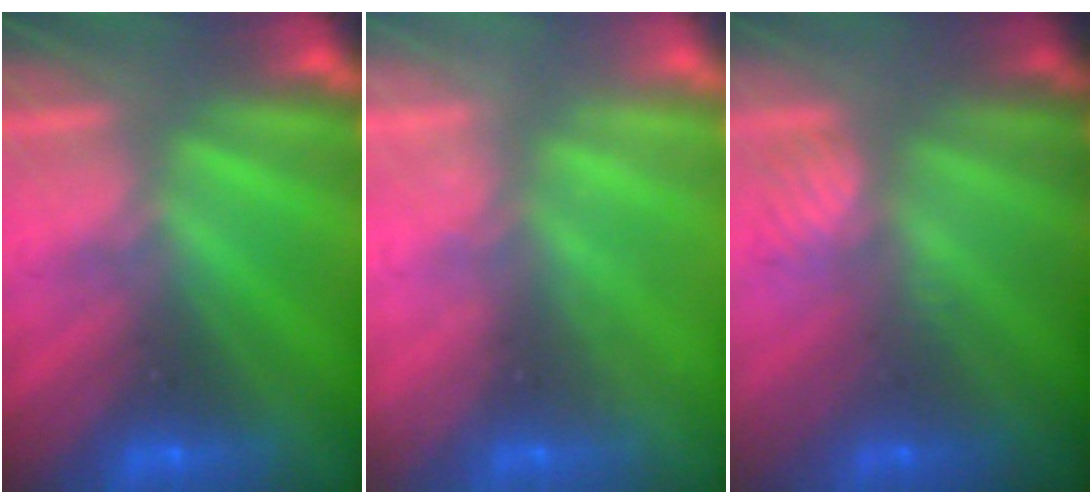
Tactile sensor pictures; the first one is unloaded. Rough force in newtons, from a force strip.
{"total": 2.0}
{"total": 2.6}